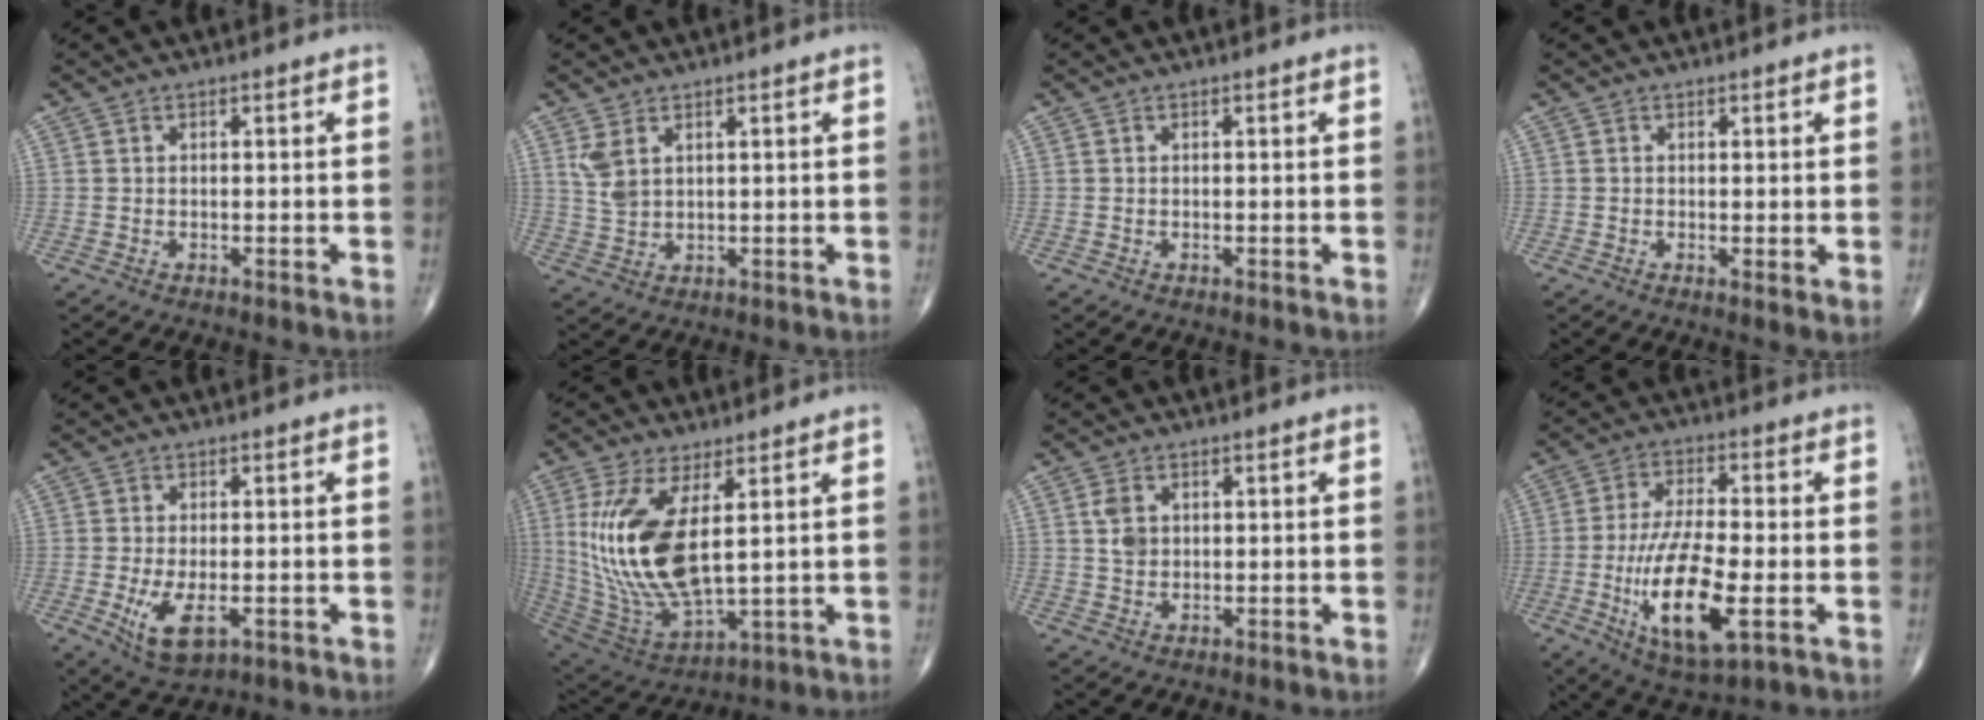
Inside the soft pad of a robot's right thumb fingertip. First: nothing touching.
{"total": 4.2, "force": [1.9, 2.3, 3.0], "torque": [-0.061, -0.004, 0.050]}
{"total": 0.0}
{"total": 1.6, "force": [0.2, 0.4, 1.5], "torque": [-0.026, -0.008, 0.001]}
{"total": 7.2, "force": [-2.0, 3.5, 6.0], "torque": [-0.110, -0.014, -0.026]}
{"total": 18.7, "force": [3.7, 7.6, 16.7], "torque": [-0.352, -0.030, 0.089]}
{"total": 3.3, "force": [0.8, 2.3, 2.2], "torque": [-0.035, -0.002, 0.018]}
{"total": 15.9, "force": [-4.2, 5.2, 14.4], "torque": [-0.275, -0.003, -0.067]}